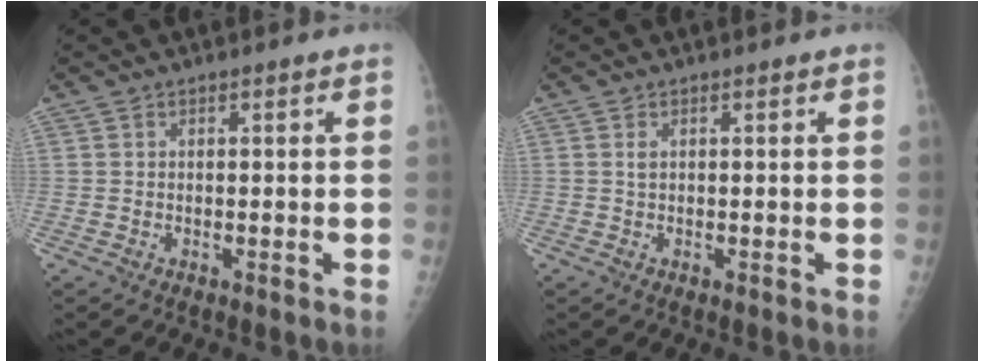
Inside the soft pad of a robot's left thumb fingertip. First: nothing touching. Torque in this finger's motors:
{"motor_torque": [0.35, 0.53, 0.28, -0.09, -0.02]}